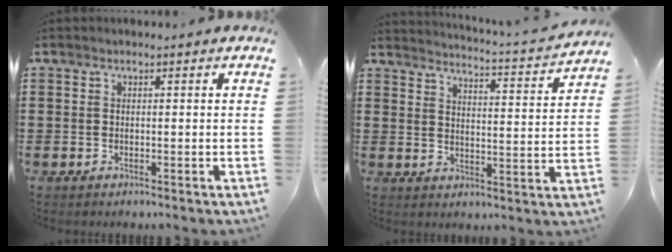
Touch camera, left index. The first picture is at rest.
{"total": 2.6, "force": [2.4, -0.8, 0.6], "torque": [-0.030, -0.032, 0.030]}